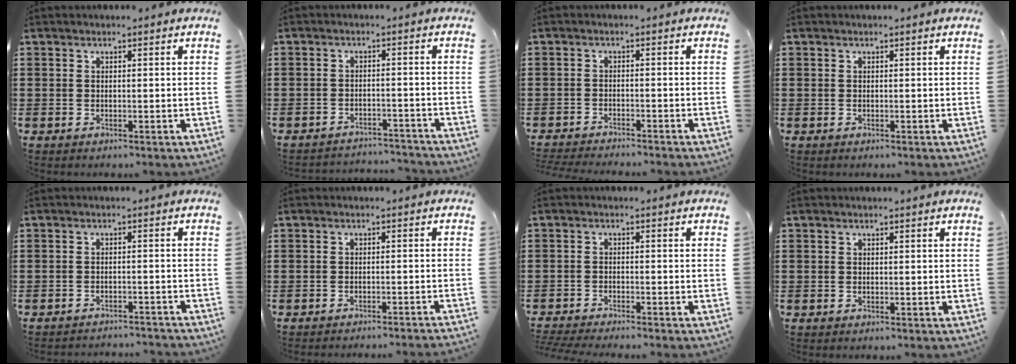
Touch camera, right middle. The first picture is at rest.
{"total": 3.1, "force": [-3.1, 0.3, -0.3], "torque": [-0.002, 0.003, -0.069]}
{"total": 2.5, "force": [-2.5, 0.0, 0.0], "torque": [-0.003, 0.000, -0.054]}
{"total": 0.0}
{"total": 2.3, "force": [-2.3, 0.0, 0.1], "torque": [-0.006, 0.003, -0.050]}
{"total": 1.7, "force": [-1.6, -0.3, 0.3], "torque": [-0.005, 0.005, -0.034]}
{"total": 2.5, "force": [-2.5, 0.0, 0.4], "torque": [-0.016, -0.003, -0.054]}
{"total": 0.0}